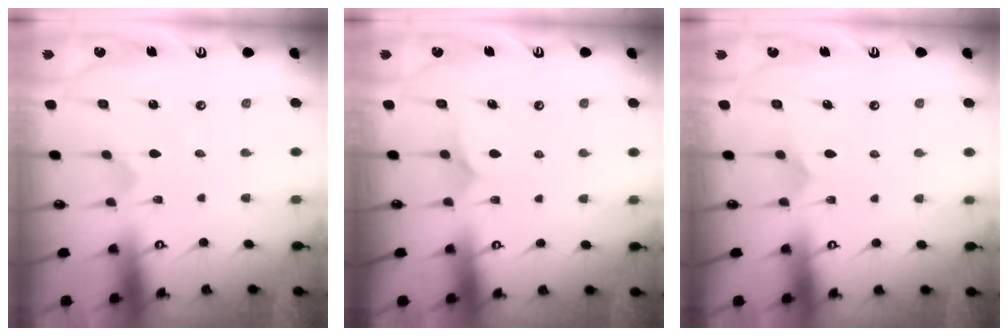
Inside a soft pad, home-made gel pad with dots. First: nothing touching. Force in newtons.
{"total": 5.7, "press": 5.7, "slide": 0.4}
{"total": 4.6, "press": 4.6, "slide": 0.4}